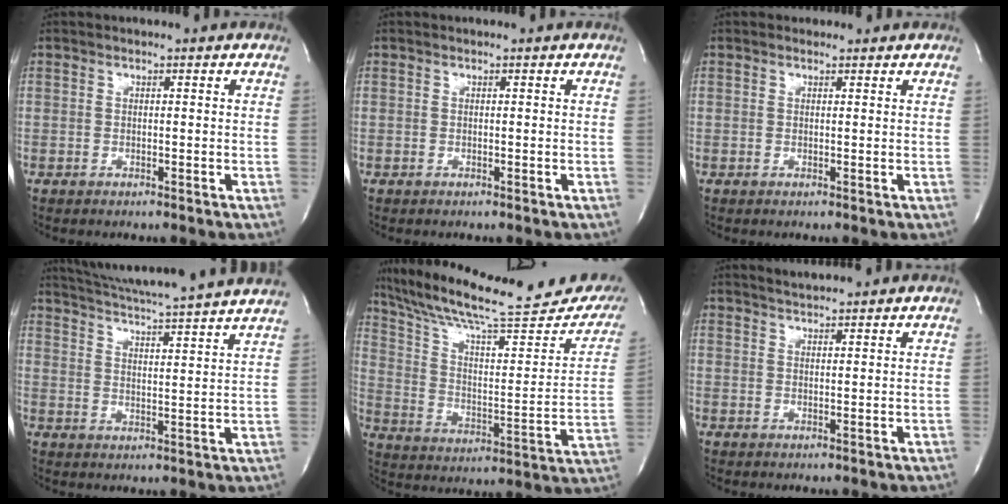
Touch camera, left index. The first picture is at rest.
{"total": 0.0}
{"total": 0.9, "force": [0.8, 0.5, -0.1], "torque": [-0.003, 0.004, 0.008]}
{"total": 20.3, "force": [18.8, -1.4, 7.6], "torque": [-0.139, -0.029, 0.253]}
{"total": 27.5, "force": [23.4, 3.8, 13.9], "torque": [-0.222, -0.039, 0.325]}
{"total": 3.6, "force": [3.5, 0.2, 0.9], "torque": [-0.019, 0.019, 0.059]}